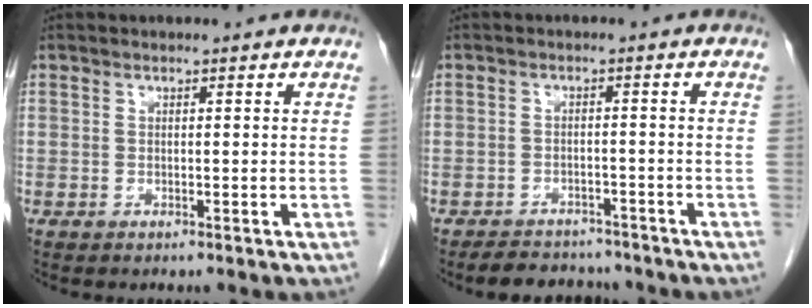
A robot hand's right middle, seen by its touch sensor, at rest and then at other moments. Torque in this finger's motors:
{"motor_torque": [0.46, -0.39, 0.05, 0.00]}